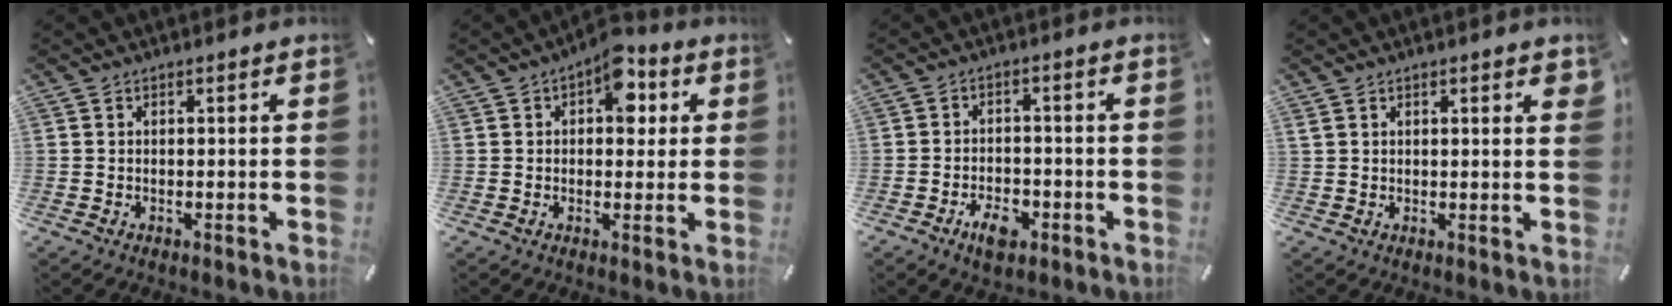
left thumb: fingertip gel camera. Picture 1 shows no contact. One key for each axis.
{"total": 8.3, "fx": 2.9, "fy": 5.1, "fz": 5.9, "tx": -0.064, "ty": -0.008, "tz": 0.043}
{"total": 6.1, "fx": -3.5, "fy": 3.6, "fz": 3.6, "tx": -0.063, "ty": 0.012, "tz": -0.065}
{"total": 2.1, "fx": 1.1, "fy": 0.5, "fz": 1.7, "tx": -0.028, "ty": -0.002, "tz": 0.017}